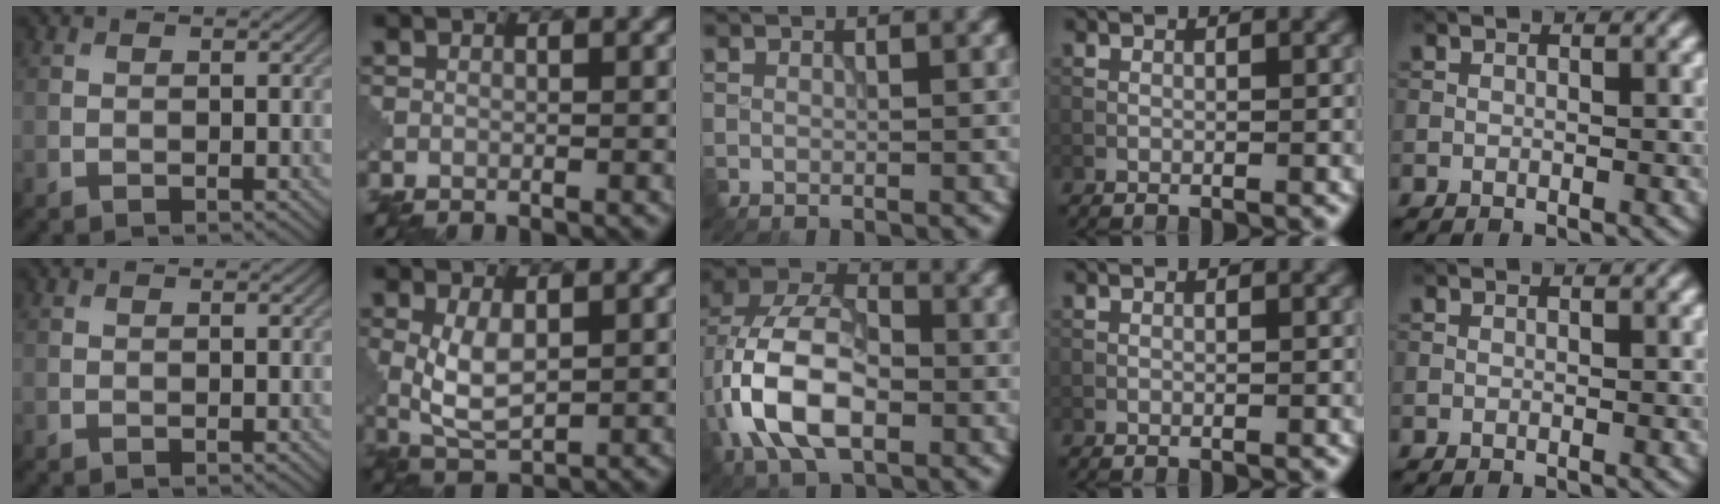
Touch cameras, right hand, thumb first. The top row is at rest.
{"index": {"total": 4.1, "force": [0.4, 2.0, 3.6], "torque": [-0.082, 0.000, 0.011]}, "middle": {"total": 9.8, "force": [-2.3, 5.8, 7.5], "torque": [-0.152, 0.012, -0.055]}}